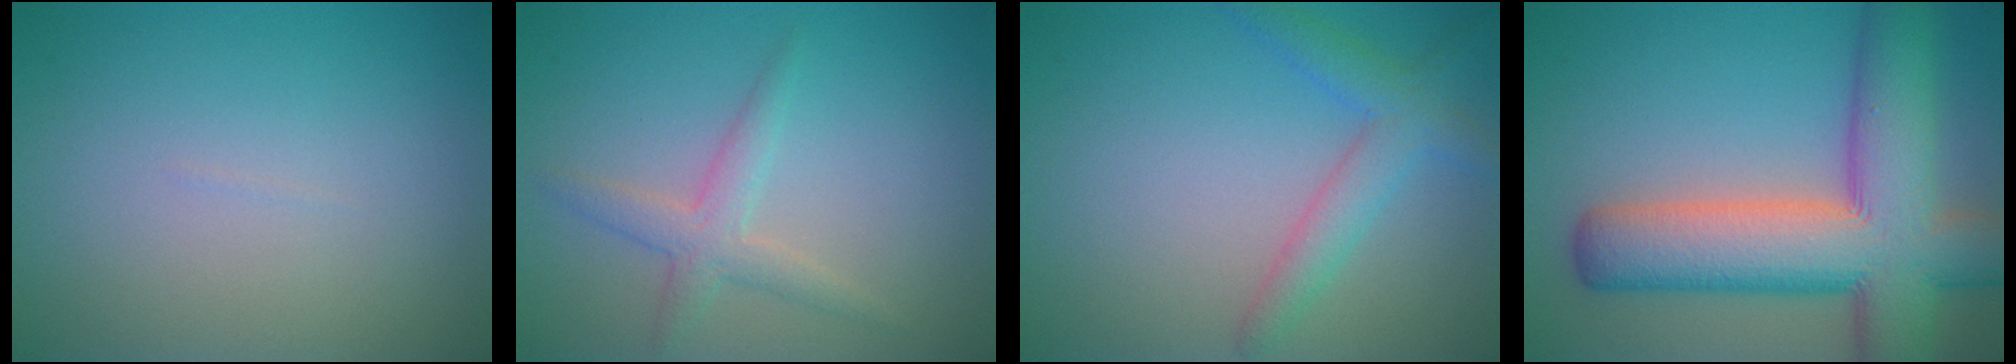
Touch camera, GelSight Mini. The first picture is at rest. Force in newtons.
{"total": 2.5, "press": 2.5, "slide": 0.0}
{"total": 2.2, "press": 2.2, "slide": 0.2}
{"total": 12.1, "press": 12.1, "slide": 0.6}